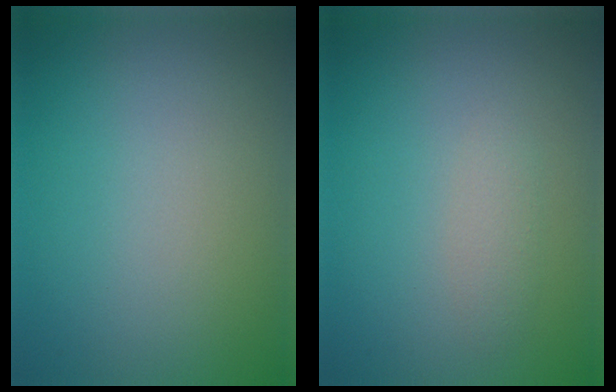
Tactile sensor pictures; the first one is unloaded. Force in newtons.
{"total": 1.2, "press": 1.2, "slide": 0.1}